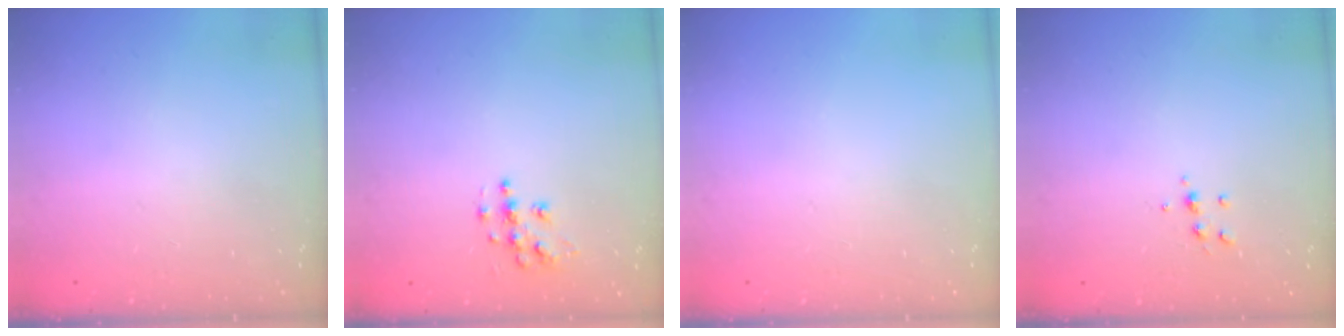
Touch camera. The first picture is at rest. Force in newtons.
{"total": 7.3, "press": 7.3, "slide": 0.2}
{"total": 0.0}
{"total": 5.4, "press": 5.4, "slide": 0.5}